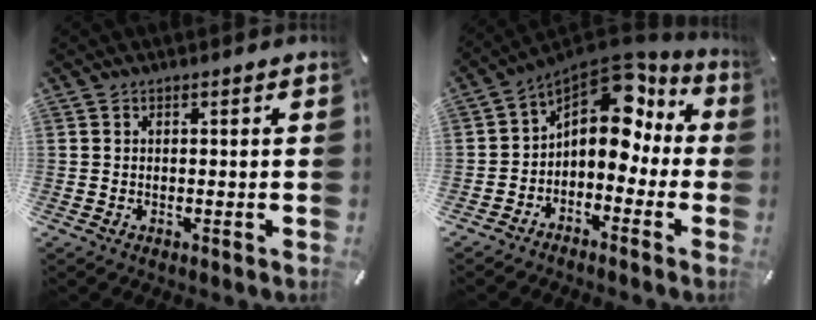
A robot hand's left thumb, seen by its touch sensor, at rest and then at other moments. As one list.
[{"total": 11.3, "force": [4.5, 7.2, 7.5], "torque": [-0.125, -0.039, 0.075]}]